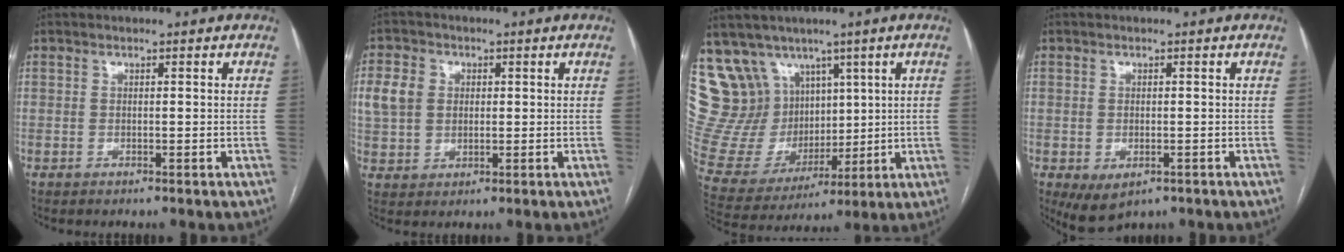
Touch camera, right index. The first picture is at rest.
{"total": 6.4, "force": [1.4, 5.4, 3.2], "torque": [-0.079, 0.015, 0.030]}
{"total": 18.5, "force": [10.0, 14.2, 6.3], "torque": [-0.152, 0.063, 0.221]}
{"total": 4.4, "force": [-1.9, 2.6, 3.1], "torque": [-0.057, -0.008, -0.014]}